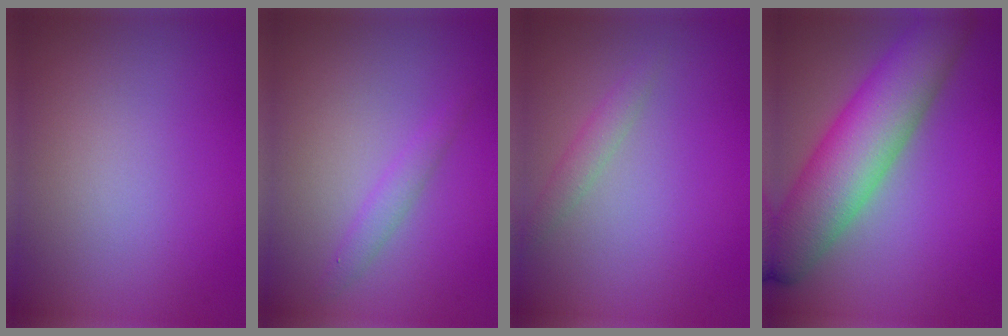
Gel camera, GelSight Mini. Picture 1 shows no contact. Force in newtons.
{"total": 1.4, "press": 1.4, "slide": 0.1}
{"total": 1.4, "press": 1.4, "slide": 0.1}
{"total": 9.4, "press": 9.4, "slide": 0.3}